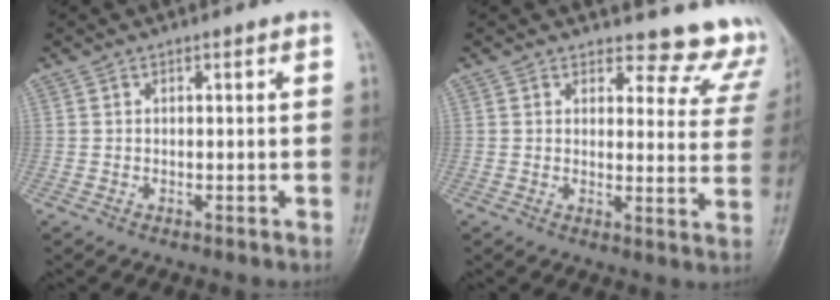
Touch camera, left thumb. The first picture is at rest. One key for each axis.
{"total": 11.6, "fx": 11.0, "fy": 3.9, "fz": 0.0, "tx": 0.055, "ty": -0.102, "tz": 0.093}